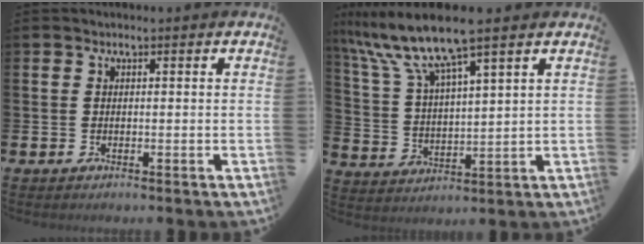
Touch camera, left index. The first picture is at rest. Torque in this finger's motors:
{"motor_torque": [0.60, -0.61, 1.05, 0.21]}